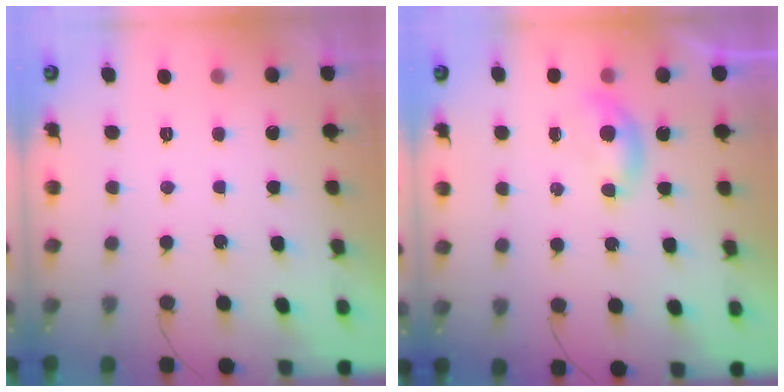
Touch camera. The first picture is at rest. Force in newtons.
{"total": 4.7, "press": 4.7, "slide": 0.6}